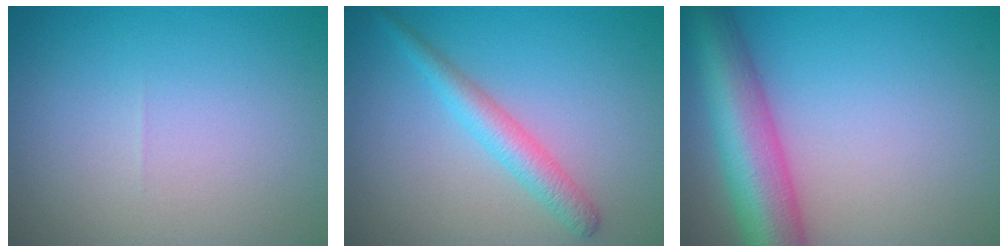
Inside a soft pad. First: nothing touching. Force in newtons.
{"total": 2.7, "press": 2.7, "slide": 0.1}
{"total": 8.7, "press": 8.7, "slide": 0.2}